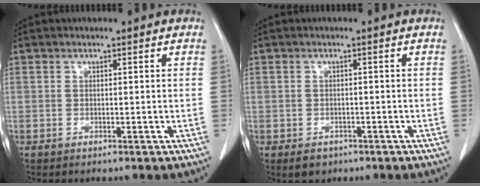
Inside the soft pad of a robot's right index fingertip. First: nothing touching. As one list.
[{"total": 2.5, "force": [-1.5, 1.8, 0.8], "torque": [-0.012, 0.000, -0.015]}]